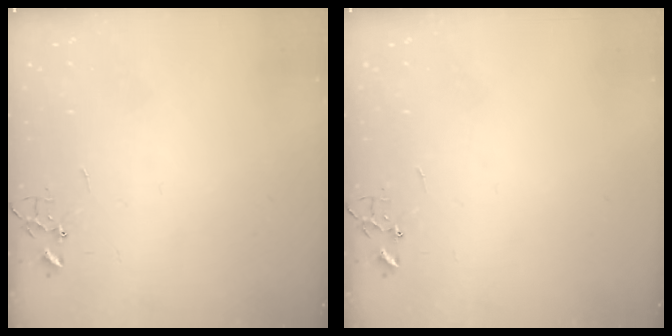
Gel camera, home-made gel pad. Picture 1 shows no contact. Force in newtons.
{"total": 0.0}